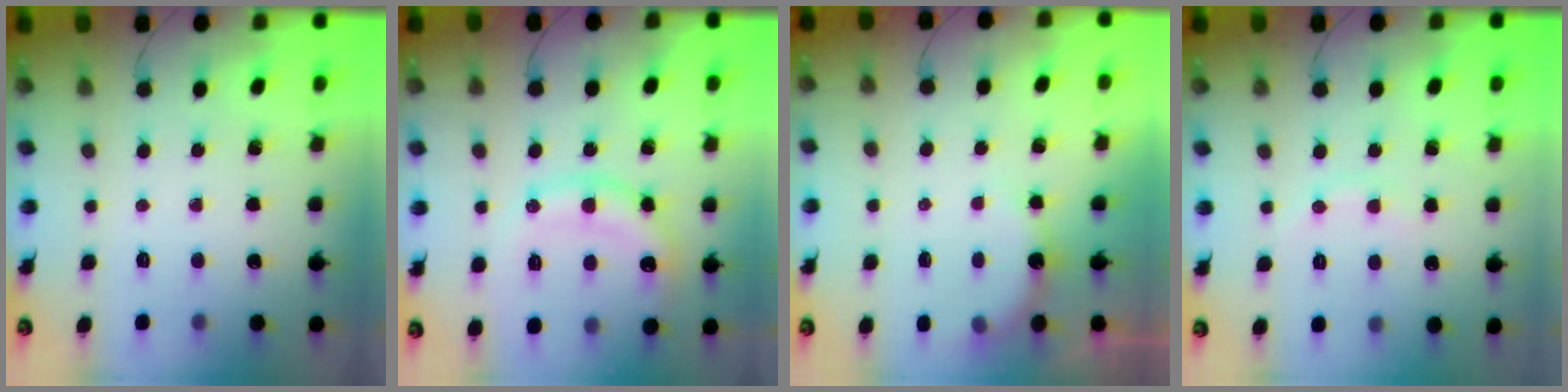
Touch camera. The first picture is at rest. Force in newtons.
{"total": 13.7, "press": 13.7, "slide": 1.0}
{"total": 2.9, "press": 2.9, "slide": 0.5}
{"total": 5.1, "press": 5.0, "slide": 1.2}